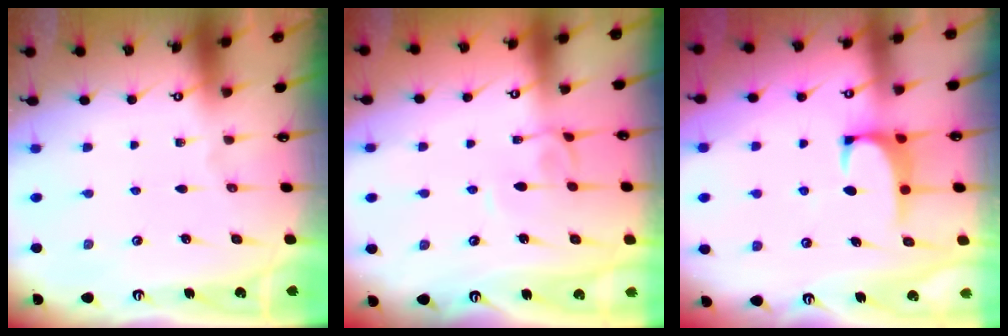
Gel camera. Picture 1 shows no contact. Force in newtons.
{"total": 1.9, "press": 1.9, "slide": 0.3}
{"total": 1.2, "press": 1.1, "slide": 0.5}